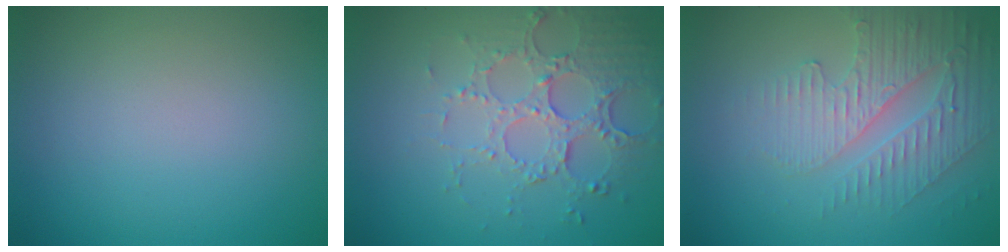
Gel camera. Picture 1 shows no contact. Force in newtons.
{"total": 5.1, "press": 3.7, "slide": 3.5}
{"total": 3.7, "press": 3.5, "slide": 1.4}